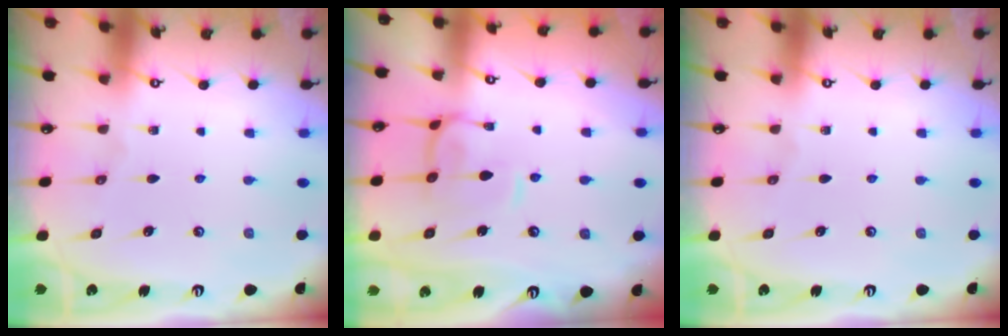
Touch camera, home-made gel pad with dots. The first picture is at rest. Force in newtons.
{"total": 1.8, "press": 1.6, "slide": 0.7}
{"total": 0.0}